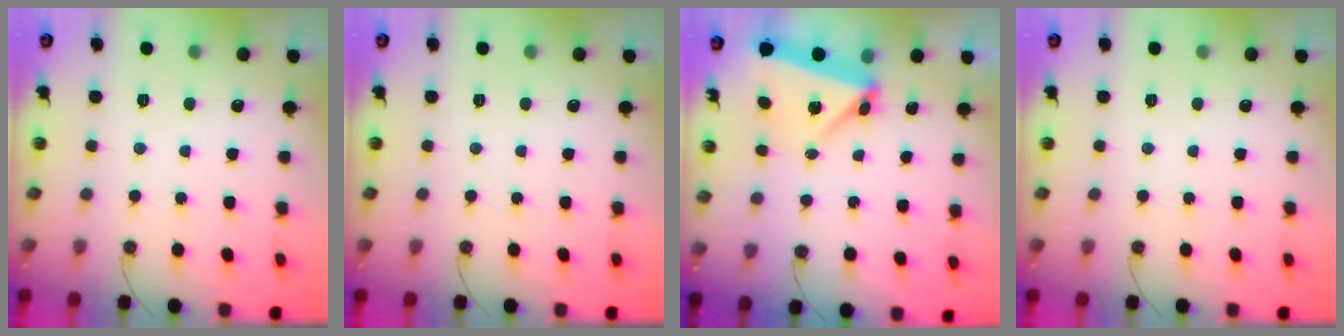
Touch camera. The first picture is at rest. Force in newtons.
{"total": 0.0}
{"total": 6.1, "press": 4.5, "slide": 4.0}
{"total": 0.0}